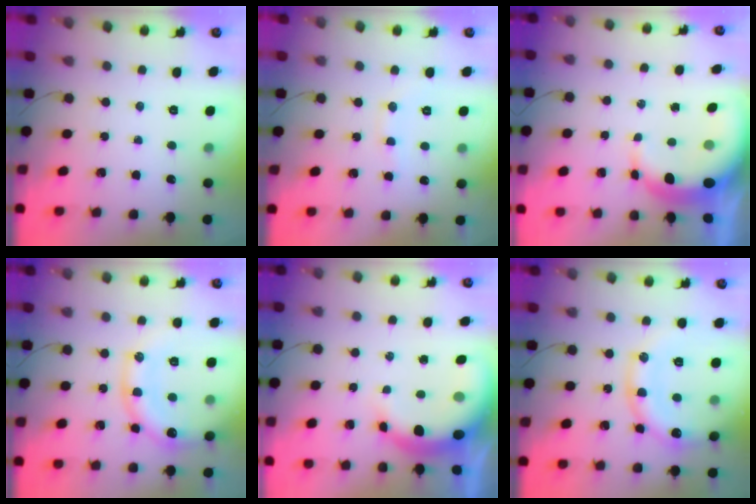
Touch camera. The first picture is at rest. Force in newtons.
{"total": 8.0, "press": 7.8, "slide": 1.6}
{"total": 8.4, "press": 8.3, "slide": 1.5}
{"total": 16.2, "press": 16.0, "slide": 2.6}
{"total": 8.6, "press": 8.5, "slide": 1.6}
{"total": 14.8, "press": 14.6, "slide": 2.0}